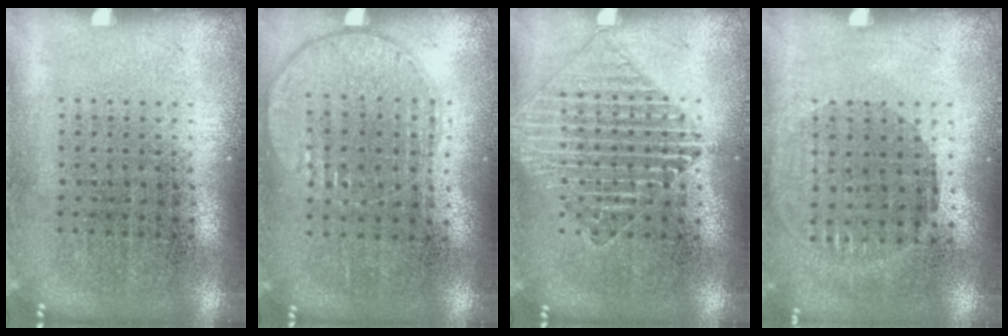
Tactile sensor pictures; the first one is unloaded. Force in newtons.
{"total": 1.0, "press": 0.9, "slide": 0.4}
{"total": 1.3, "press": 1.3, "slide": 0.2}
{"total": 0.9, "press": 0.8, "slide": 0.4}